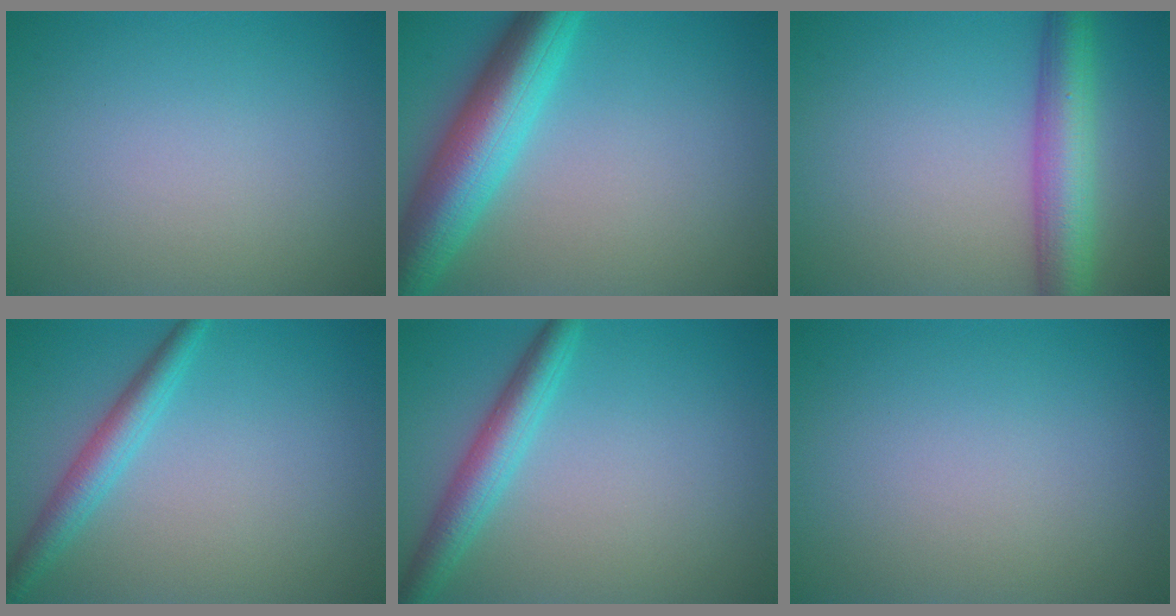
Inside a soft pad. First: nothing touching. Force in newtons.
{"total": 8.3, "press": 8.3, "slide": 0.1}
{"total": 5.9, "press": 5.9, "slide": 0.2}
{"total": 2.9, "press": 2.9, "slide": 0.1}
{"total": 3.7, "press": 3.7, "slide": 0.1}
{"total": 0.0}